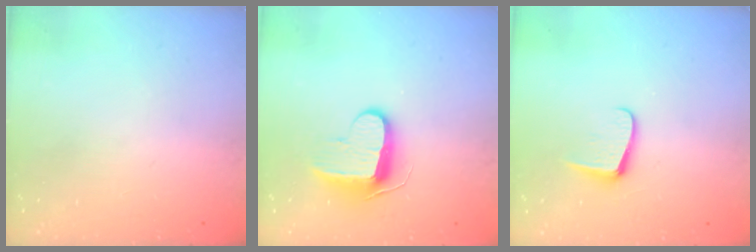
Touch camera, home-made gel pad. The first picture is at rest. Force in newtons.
{"total": 9.8, "press": 9.7, "slide": 0.9}
{"total": 6.0, "press": 6.0, "slide": 0.8}